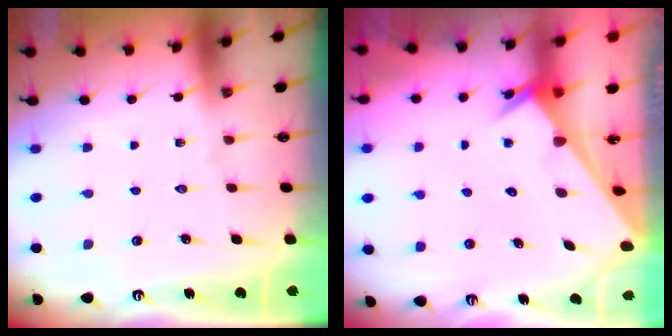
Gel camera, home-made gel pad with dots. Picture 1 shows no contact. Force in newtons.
{"total": 3.5, "press": 3.5, "slide": 0.4}